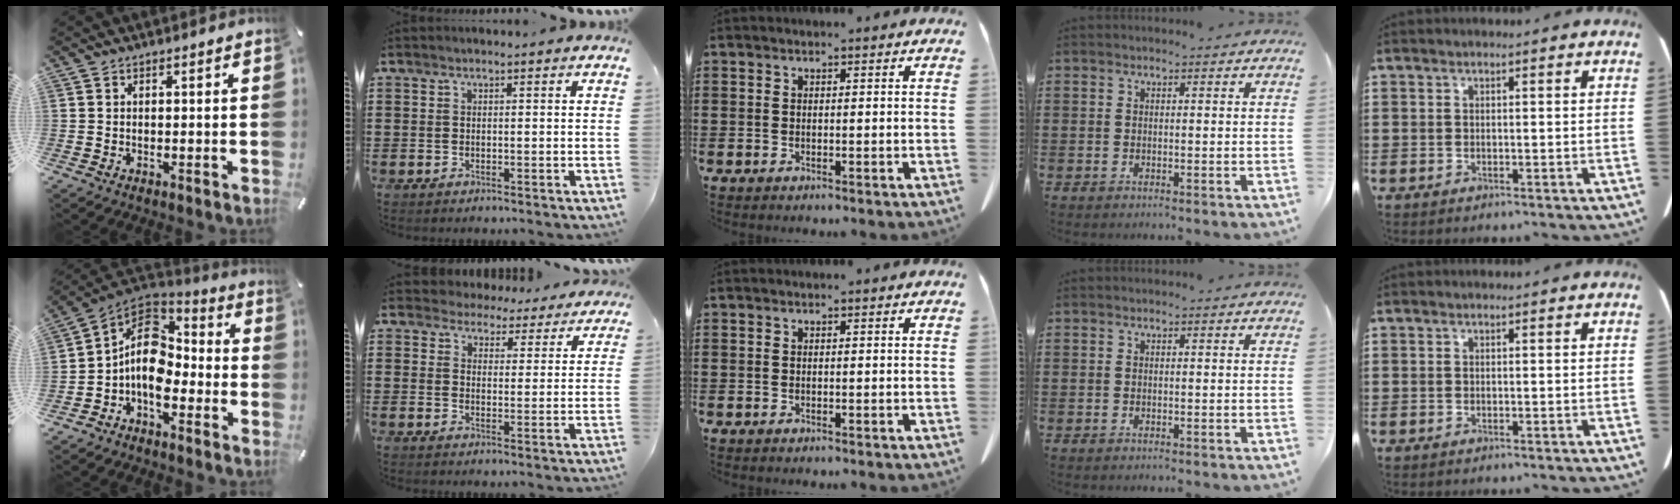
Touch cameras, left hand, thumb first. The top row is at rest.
{"thumb": {"total": 12.7, "force": [-3.4, 8.9, 8.4], "torque": [-0.169, 0.012, -0.064]}, "index": {"total": 4.1, "force": [4.0, 0.8, -0.2], "torque": [-0.012, -0.027, 0.069]}}